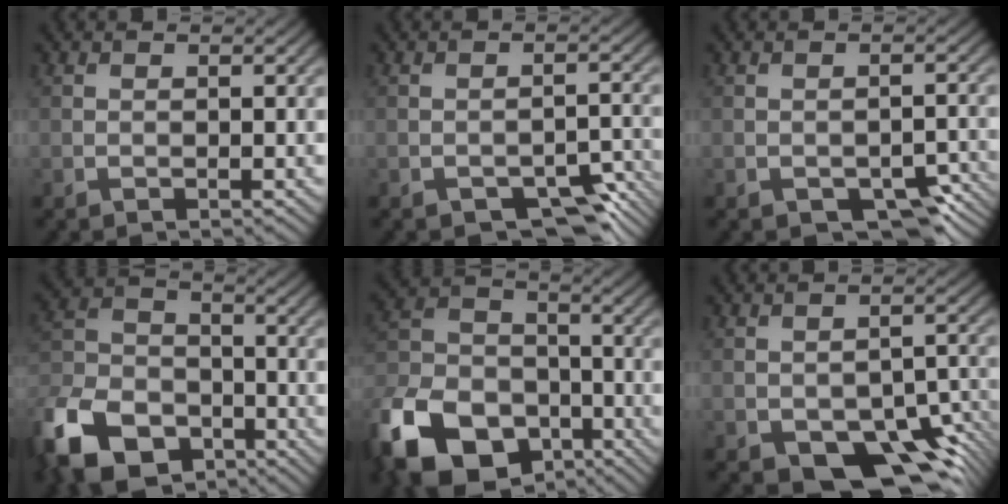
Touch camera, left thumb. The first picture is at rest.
{"total": 4.7, "force": [-3.3, 1.9, 2.8], "torque": [-0.032, 0.002, -0.042]}
{"total": 4.8, "force": [-2.9, 2.2, 3.1], "torque": [-0.036, -0.002, -0.033]}
{"total": 13.8, "force": [-8.7, 8.3, 6.8], "torque": [-0.179, -0.036, -0.177]}
{"total": 16.4, "force": [-9.4, 10.7, 8.2], "torque": [-0.215, -0.037, -0.184]}
{"total": 11.0, "force": [-6.4, 5.6, 7.0], "torque": [-0.102, -0.010, -0.092]}